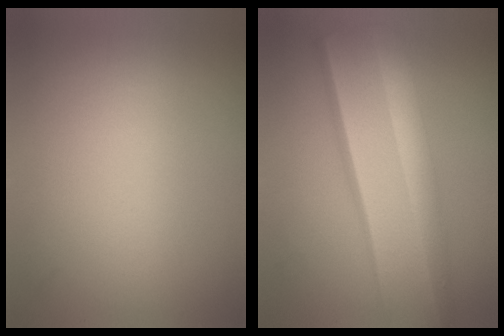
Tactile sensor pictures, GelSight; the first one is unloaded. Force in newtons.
{"total": 5.7}